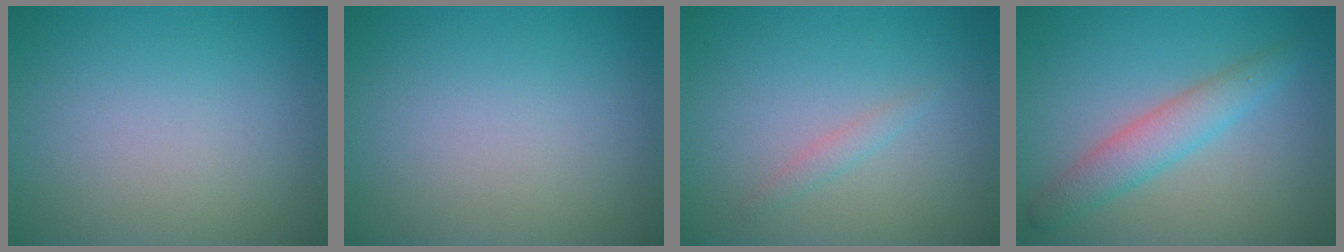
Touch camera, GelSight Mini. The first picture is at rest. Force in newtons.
{"total": 0.0}
{"total": 0.9, "press": 0.8, "slide": 0.0}
{"total": 3.4, "press": 3.4, "slide": 0.1}